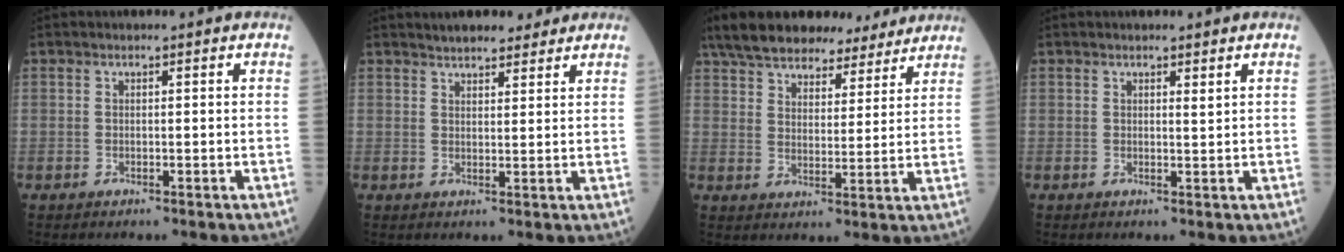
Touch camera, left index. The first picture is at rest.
{"total": 7.1, "force": [6.1, 2.2, 2.9], "torque": [-0.036, 0.020, 0.088]}
{"total": 18.8, "force": [16.0, 5.8, 8.0], "torque": [-0.139, 0.037, 0.237]}
{"total": 0.7, "force": [0.5, 0.0, 0.5], "torque": [-0.008, -0.005, 0.008]}